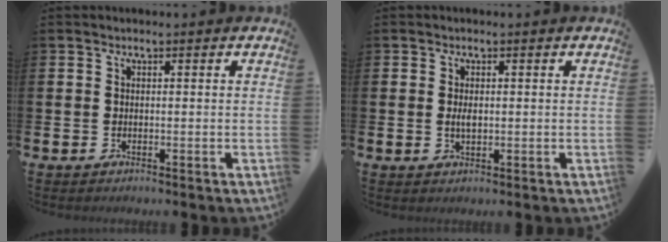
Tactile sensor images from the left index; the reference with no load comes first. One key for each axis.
{"total": 1.5, "fx": 0.2, "fy": 0.7, "fz": 1.3, "tx": -0.018, "ty": 0.001, "tz": -0.001}